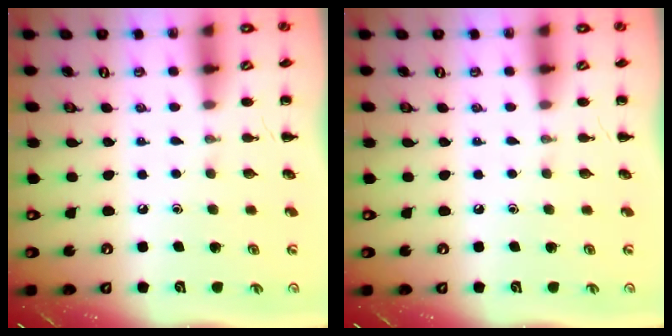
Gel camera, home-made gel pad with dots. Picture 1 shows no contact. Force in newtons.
{"total": 0.0}